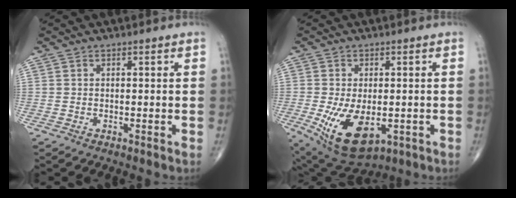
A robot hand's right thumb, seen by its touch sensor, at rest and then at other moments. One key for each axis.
{"total": 12.5, "fx": -3.2, "fy": 6.9, "fz": 9.9, "tx": -0.169, "ty": -0.011, "tz": -0.031}